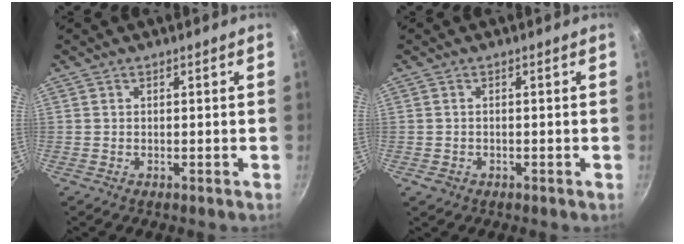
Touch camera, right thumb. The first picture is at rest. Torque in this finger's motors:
{"motor_torque": [-0.18, 0.08, 0.09, 0.21, 0.05]}